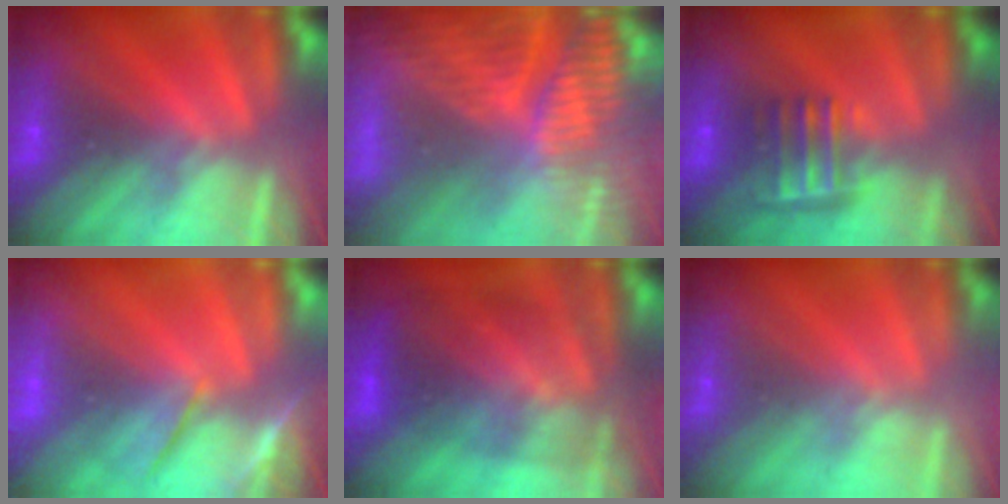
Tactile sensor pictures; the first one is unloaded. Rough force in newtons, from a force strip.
{"total": 7.4}
{"total": 7.3}
{"total": 3.8}
{"total": 7.9}
{"total": 2.3}